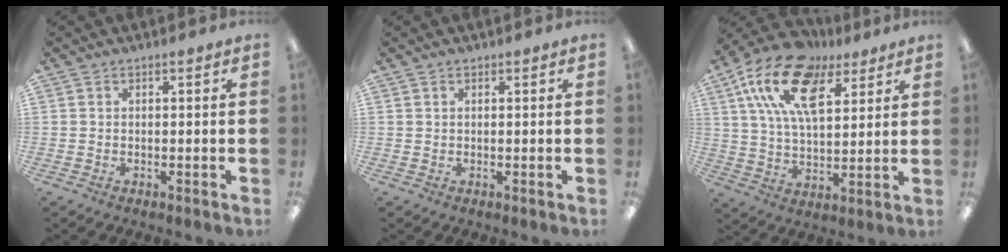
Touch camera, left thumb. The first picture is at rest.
{"total": 0.5, "force": [0.4, 0.3, 0.2], "torque": [-0.003, 0.003, 0.007]}
{"total": 19.0, "force": [10.4, 9.8, 12.4], "torque": [-0.247, -0.036, 0.187]}